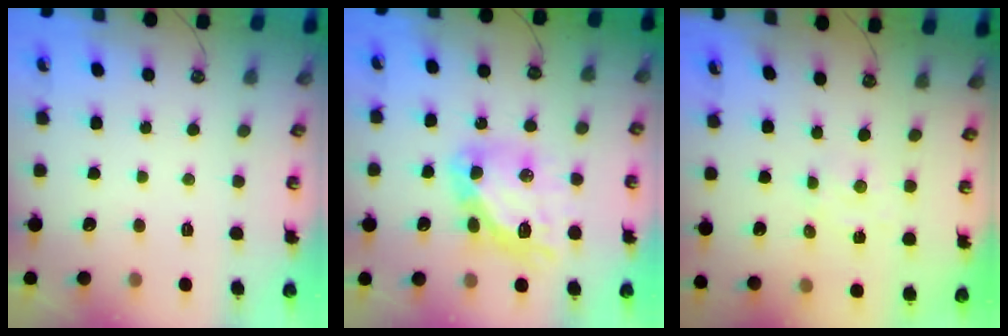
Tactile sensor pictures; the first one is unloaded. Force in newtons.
{"total": 14.0, "press": 13.9, "slide": 1.7}
{"total": 3.0, "press": 3.0, "slide": 0.4}